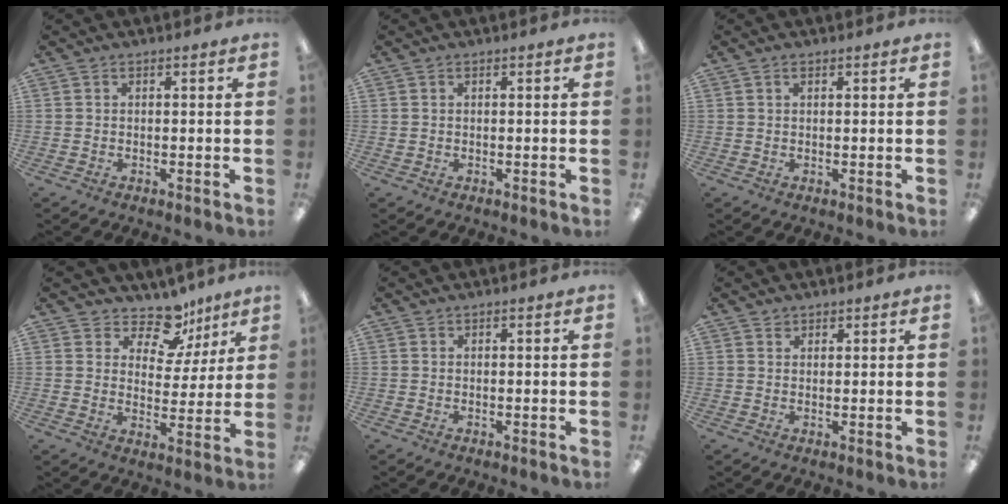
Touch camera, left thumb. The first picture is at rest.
{"total": 0.8, "force": [0.4, 0.5, 0.5], "torque": [-0.010, 0.004, 0.006]}
{"total": 1.2, "force": [0.7, 0.6, 0.8], "torque": [-0.019, 0.004, 0.011]}
{"total": 11.8, "force": [8.7, 6.4, 4.6], "torque": [-0.071, -0.057, 0.160]}
{"total": 0.0}
{"total": 1.3, "force": [1.1, 0.7, 0.1], "torque": [-0.001, 0.000, 0.021]}